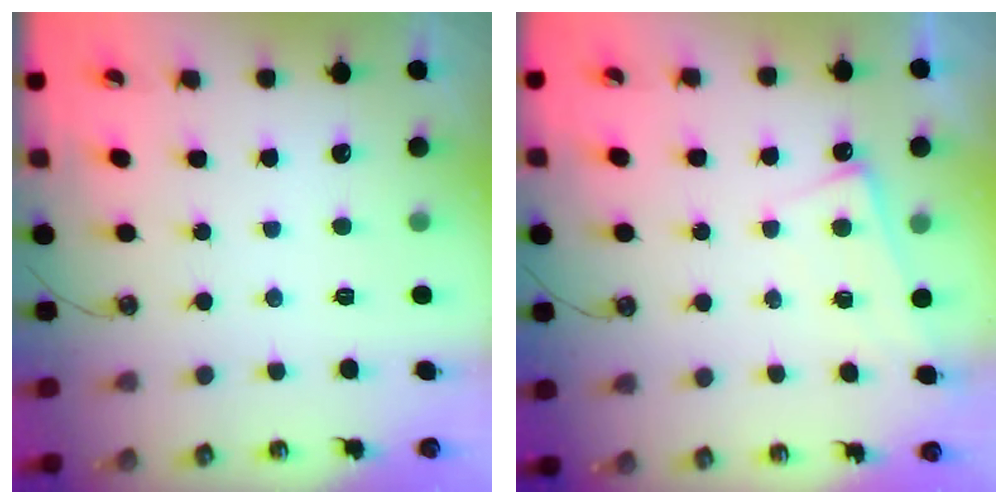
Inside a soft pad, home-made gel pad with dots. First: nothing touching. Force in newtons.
{"total": 1.0, "press": 0.9, "slide": 0.3}